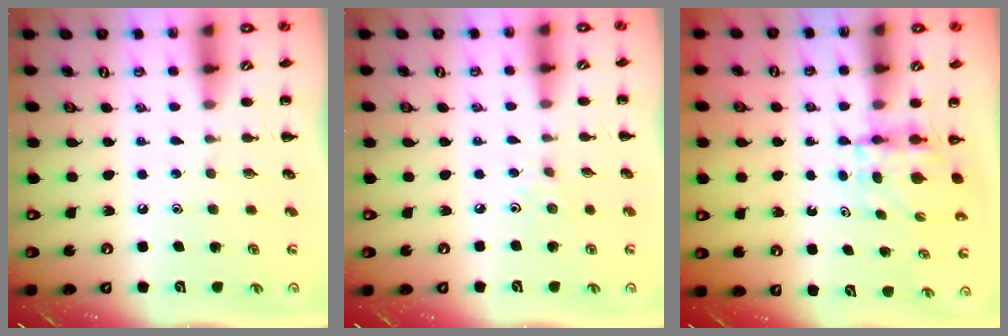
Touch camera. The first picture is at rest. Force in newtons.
{"total": 2.7, "press": 2.5, "slide": 0.9}
{"total": 3.9, "press": 3.9, "slide": 0.3}